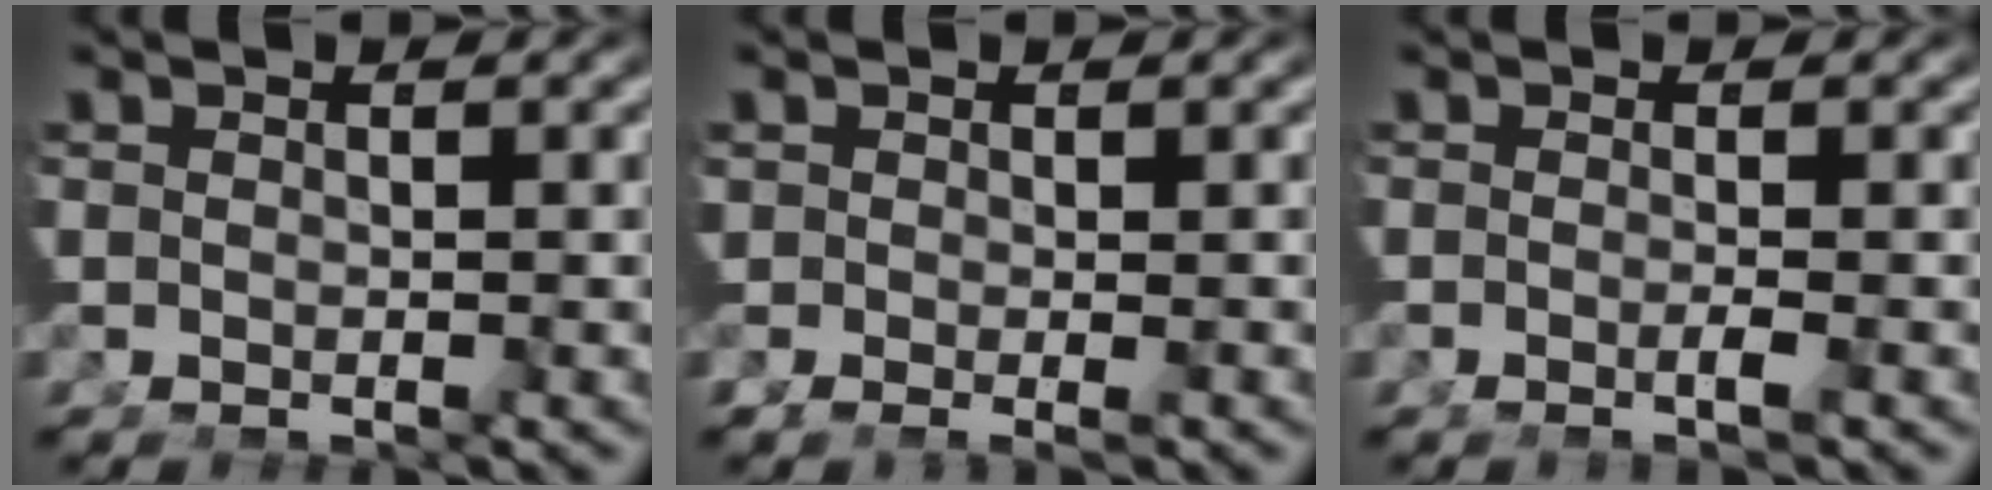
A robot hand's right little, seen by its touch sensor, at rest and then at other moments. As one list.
[{"total": 1.6, "force": [-0.6, 0.8, 1.2], "torque": [-0.034, -0.021, 0.002]}, {"total": 1.2, "force": [-0.5, -0.3, 1.0], "torque": [-0.019, -0.002, -0.011]}]